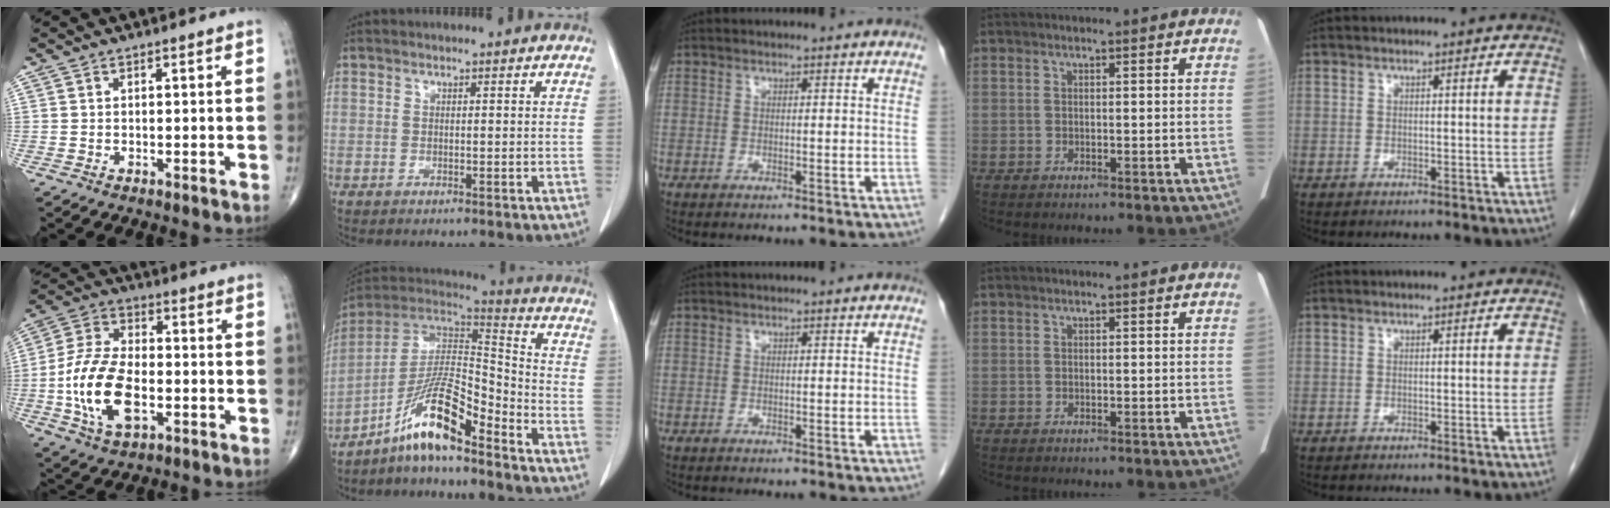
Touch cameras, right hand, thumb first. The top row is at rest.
{"thumb": {"total": 15.5, "force": [-3.5, 8.4, 12.6], "torque": [-0.250, 0.018, -0.065]}, "index": {"total": 12.6, "force": [-8.6, 1.8, 9.0], "torque": [-0.167, 0.018, -0.156]}}